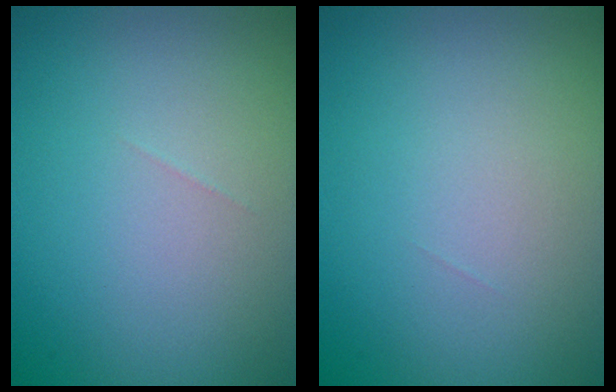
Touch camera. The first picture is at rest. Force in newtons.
{"total": 0.0}